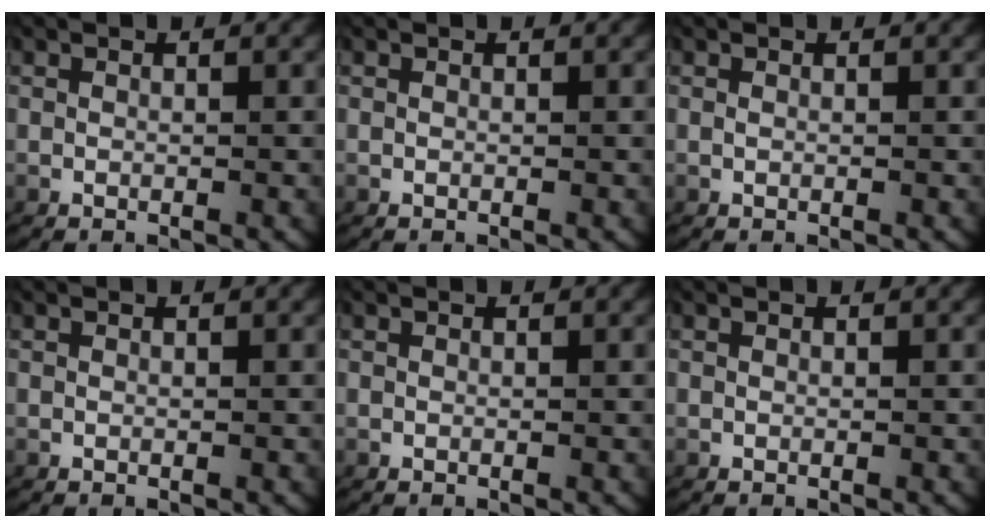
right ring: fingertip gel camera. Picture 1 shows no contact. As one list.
[{"total": 0.0}, {"total": 0.0}, {"total": 0.0}, {"total": 0.0}, {"total": 0.7, "force": [0.0, -0.6, -0.4], "torque": [0.001, -0.009, 0.008]}]